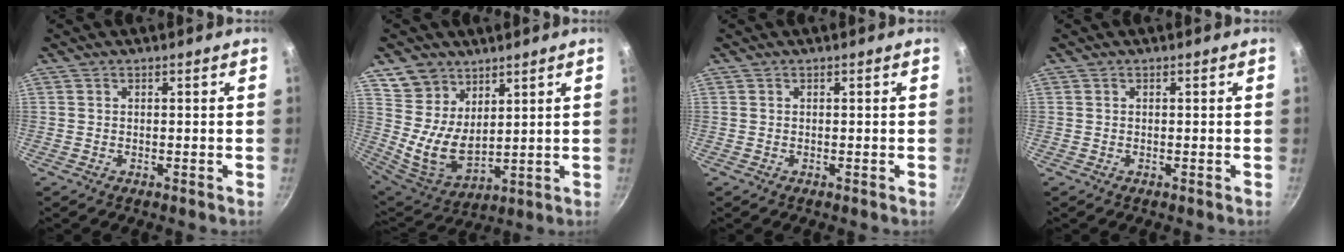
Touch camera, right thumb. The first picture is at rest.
{"total": 10.9, "force": [6.1, 7.7, 4.7], "torque": [-0.065, -0.038, 0.132]}
{"total": 0.0}
{"total": 0.0}